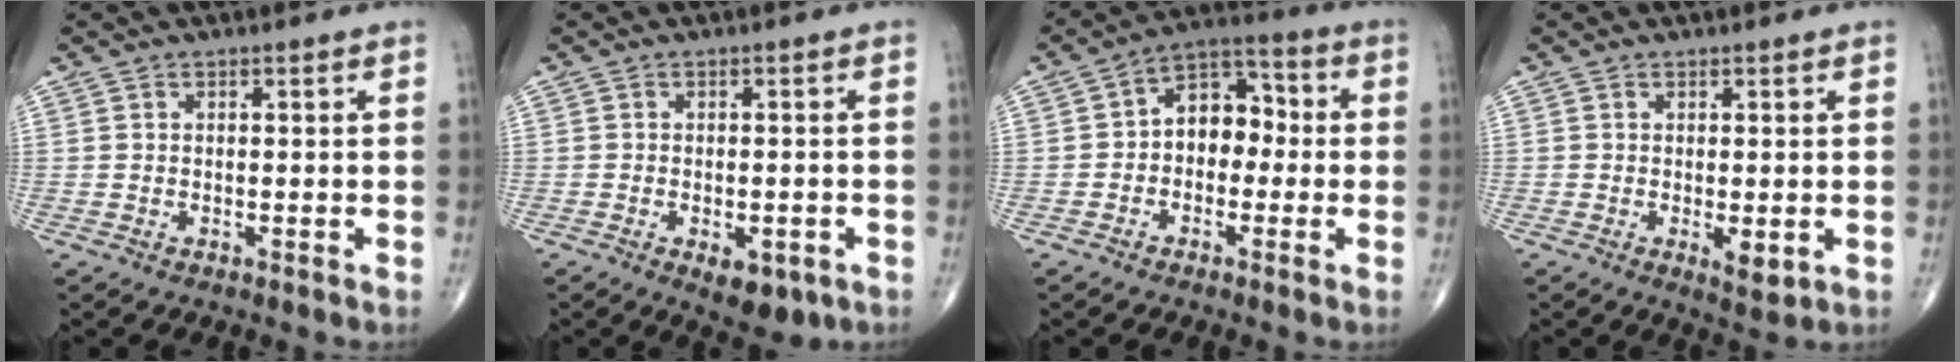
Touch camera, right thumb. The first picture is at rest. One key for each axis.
{"total": 6.4, "fx": -2.7, "fy": 3.2, "fz": 4.8, "tx": -0.061, "ty": 0.006, "tz": -0.026}
{"total": 9.1, "fx": -0.4, "fy": 6.5, "fz": 6.5, "tx": -0.064, "ty": 0.038, "tz": -0.023}
{"total": 3.4, "fx": -0.7, "fy": 1.3, "fz": 3.0, "tx": -0.042, "ty": -0.010, "tz": -0.007}